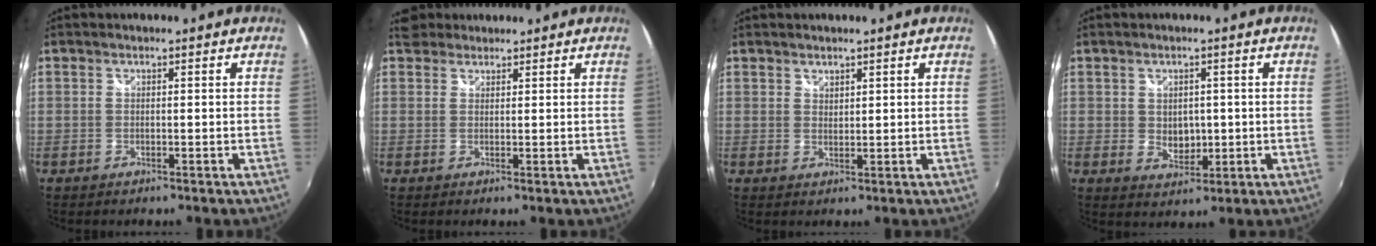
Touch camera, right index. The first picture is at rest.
{"total": 2.8, "force": [2.1, 1.8, 0.3], "torque": [-0.002, 0.013, 0.033]}
{"total": 1.1, "force": [1.0, 0.5, 0.1], "torque": [0.001, 0.000, 0.018]}
{"total": 4.1, "force": [0.2, 3.3, 2.4], "torque": [-0.036, -0.004, 0.009]}